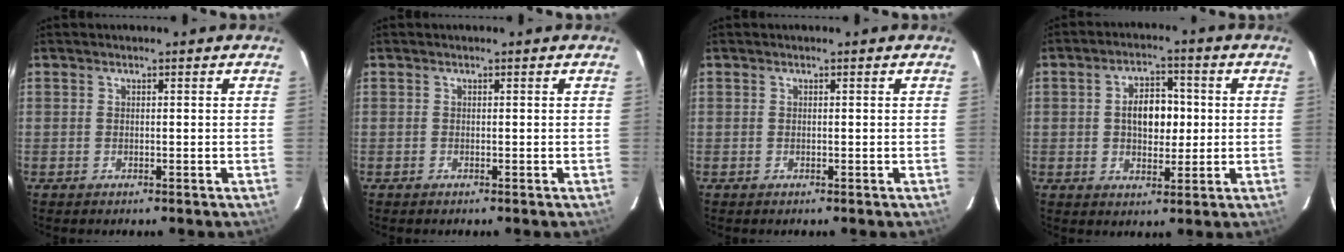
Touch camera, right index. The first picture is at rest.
{"total": 0.0}
{"total": 0.0}
{"total": 7.6, "force": [0.5, 4.7, 5.9], "torque": [-0.101, 0.017, 0.010]}